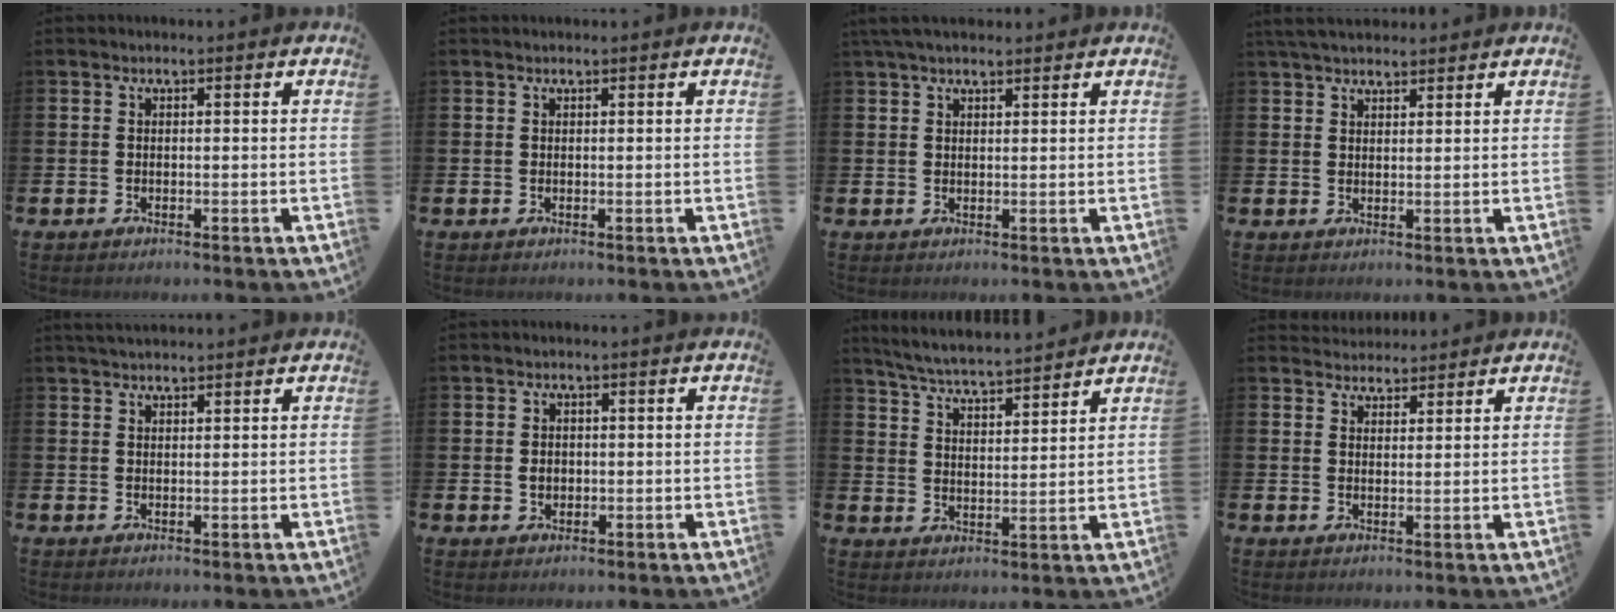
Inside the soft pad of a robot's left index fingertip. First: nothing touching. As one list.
[{"total": 0.0}, {"total": 3.0, "force": [2.5, 1.0, 1.3], "torque": [-0.022, -0.004, 0.045]}, {"total": 3.7, "force": [3.4, 1.1, 1.1], "torque": [-0.027, -0.007, 0.064]}, {"total": 2.0, "force": [1.8, 0.4, 0.5], "torque": [-0.005, -0.003, 0.032]}, {"total": 1.7, "force": [0.0, 1.4, 1.0], "torque": [-0.012, 0.006, -0.005]}, {"total": 5.5, "force": [5.4, 0.1, 0.9], "torque": [-0.042, -0.035, 0.096]}, {"total": 3.1, "force": [3.0, 0.9, -0.2], "torque": [-0.003, -0.012, 0.056]}]